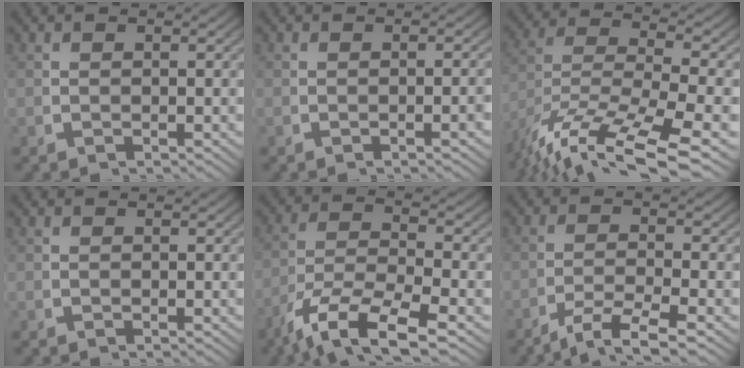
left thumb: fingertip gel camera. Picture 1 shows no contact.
{"total": 1.2, "force": [-0.5, 0.0, 1.1], "torque": [-0.013, 0.006, -0.009]}
{"total": 11.4, "force": [-3.3, 7.2, 8.3], "torque": [-0.196, -0.047, -0.026]}
{"total": 0.0}
{"total": 8.4, "force": [-3.2, 4.3, 6.4], "torque": [-0.140, -0.032, -0.036]}
{"total": 4.2, "force": [-2.4, 1.6, 3.0], "torque": [-0.055, -0.005, -0.038]}